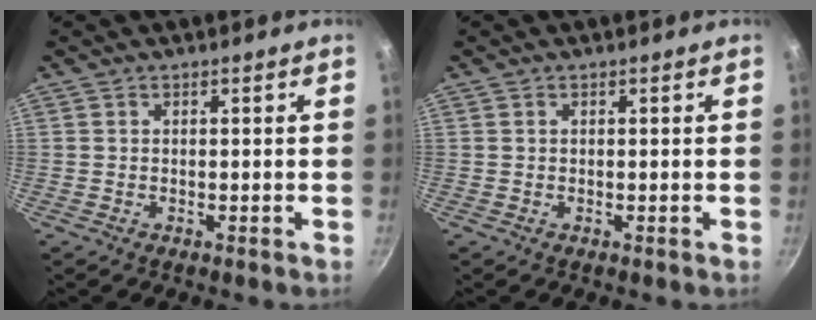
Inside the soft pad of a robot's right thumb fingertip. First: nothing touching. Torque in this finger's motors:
{"motor_torque": [0.57, 0.27, -0.29, 0.20, 0.04]}